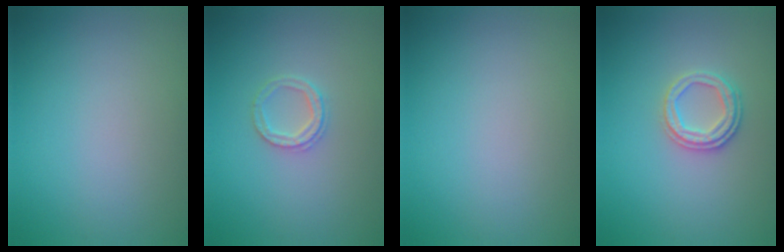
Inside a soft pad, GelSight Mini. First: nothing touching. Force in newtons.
{"total": 1.9, "press": 1.8, "slide": 0.4}
{"total": 0.0}
{"total": 2.4, "press": 2.3, "slide": 0.7}